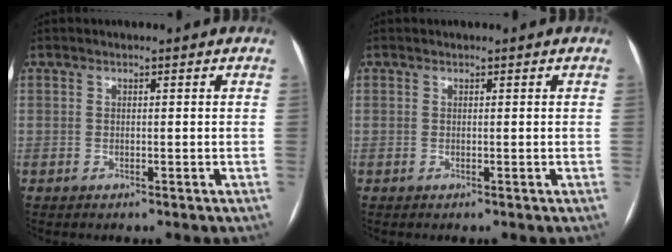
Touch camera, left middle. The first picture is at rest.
{"total": 0.0}